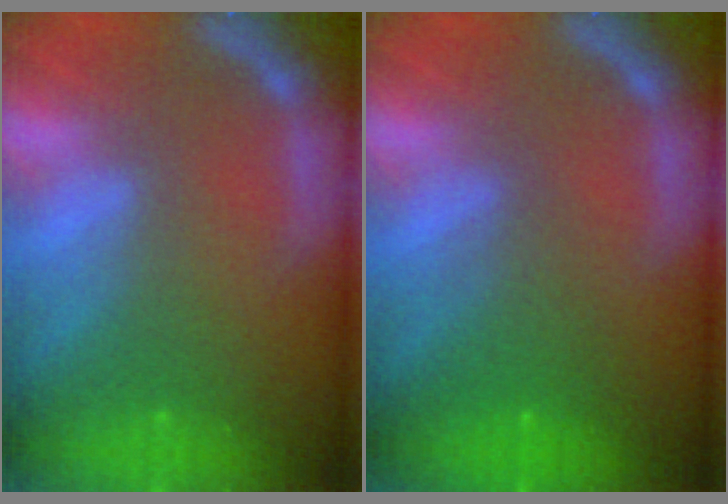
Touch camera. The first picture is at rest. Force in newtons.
{"total": 2.5}